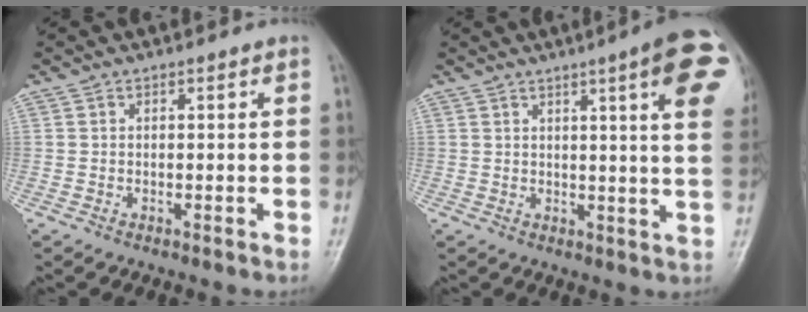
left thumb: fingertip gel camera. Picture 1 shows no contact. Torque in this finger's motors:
{"motor_torque": [2.28, 1.72, 1.74, -0.86, 0.24]}